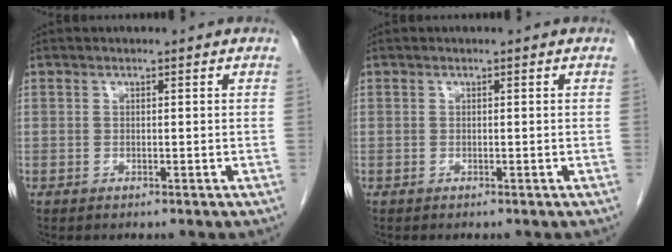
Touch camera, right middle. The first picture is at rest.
{"total": 0.0}